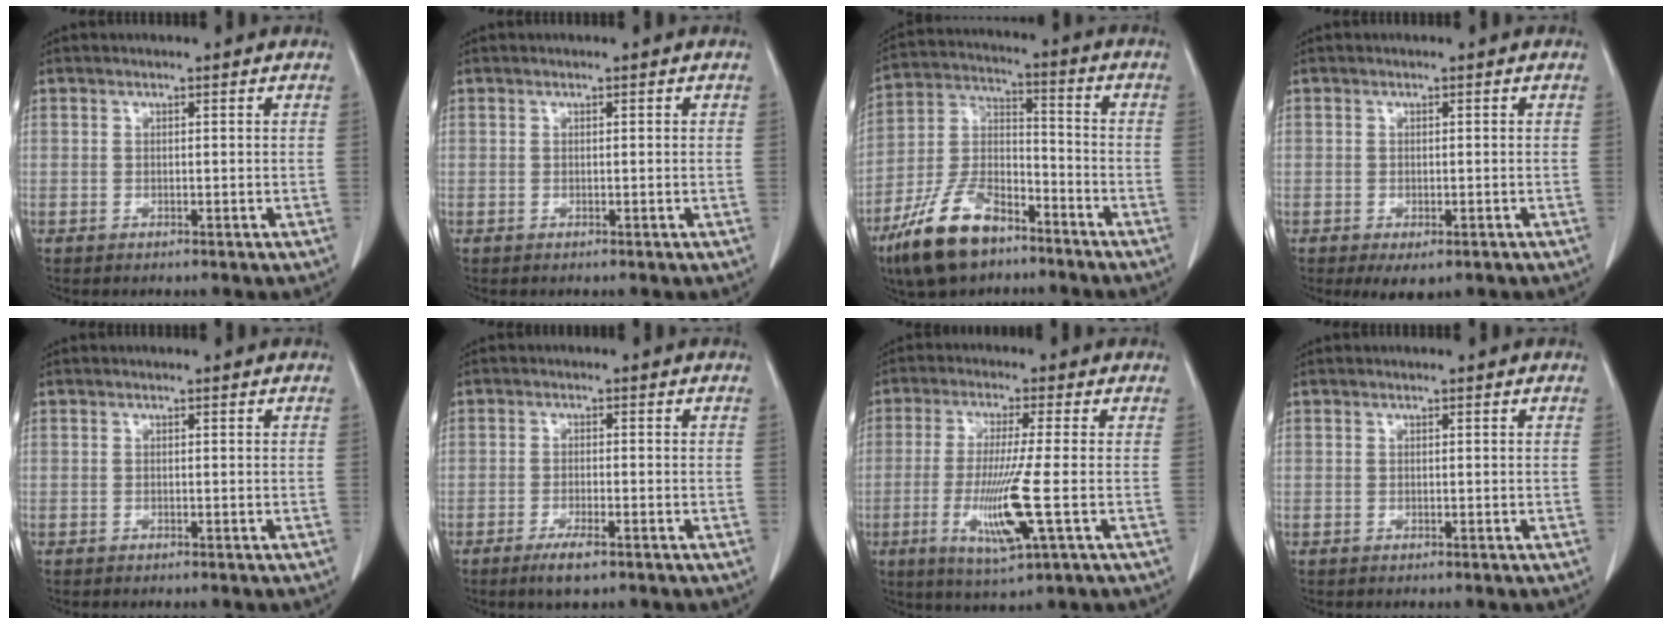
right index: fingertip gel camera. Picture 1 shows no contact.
{"total": 0.0}
{"total": 13.8, "force": [-9.3, 5.8, 8.3], "torque": [-0.171, 0.001, -0.176]}
{"total": 3.1, "force": [-1.8, 1.5, 2.0], "torque": [-0.024, -0.005, -0.016]}
{"total": 0.0}
{"total": 3.6, "force": [-2.3, 0.6, 2.7], "torque": [-0.054, -0.005, -0.038]}
{"total": 10.1, "force": [-2.4, -0.6, 9.7], "torque": [-0.196, -0.027, -0.046]}
{"total": 0.0}